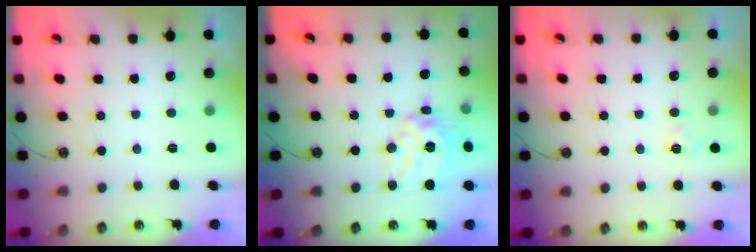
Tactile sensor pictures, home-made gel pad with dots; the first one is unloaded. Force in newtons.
{"total": 13.2, "press": 13.2, "slide": 1.3}
{"total": 3.4, "press": 3.3, "slide": 0.5}